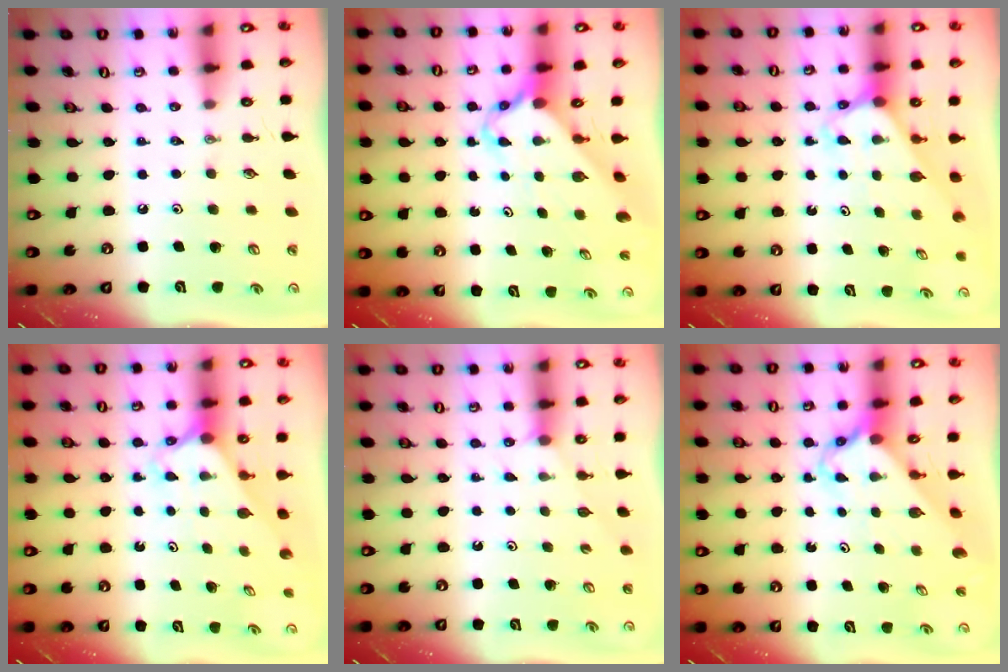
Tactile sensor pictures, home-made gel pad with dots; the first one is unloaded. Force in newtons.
{"total": 3.8, "press": 3.7, "slide": 0.5}
{"total": 2.5, "press": 2.5, "slide": 0.2}
{"total": 2.4, "press": 2.4, "slide": 0.2}
{"total": 2.5, "press": 2.5, "slide": 0.3}
{"total": 2.7, "press": 2.7, "slide": 0.2}